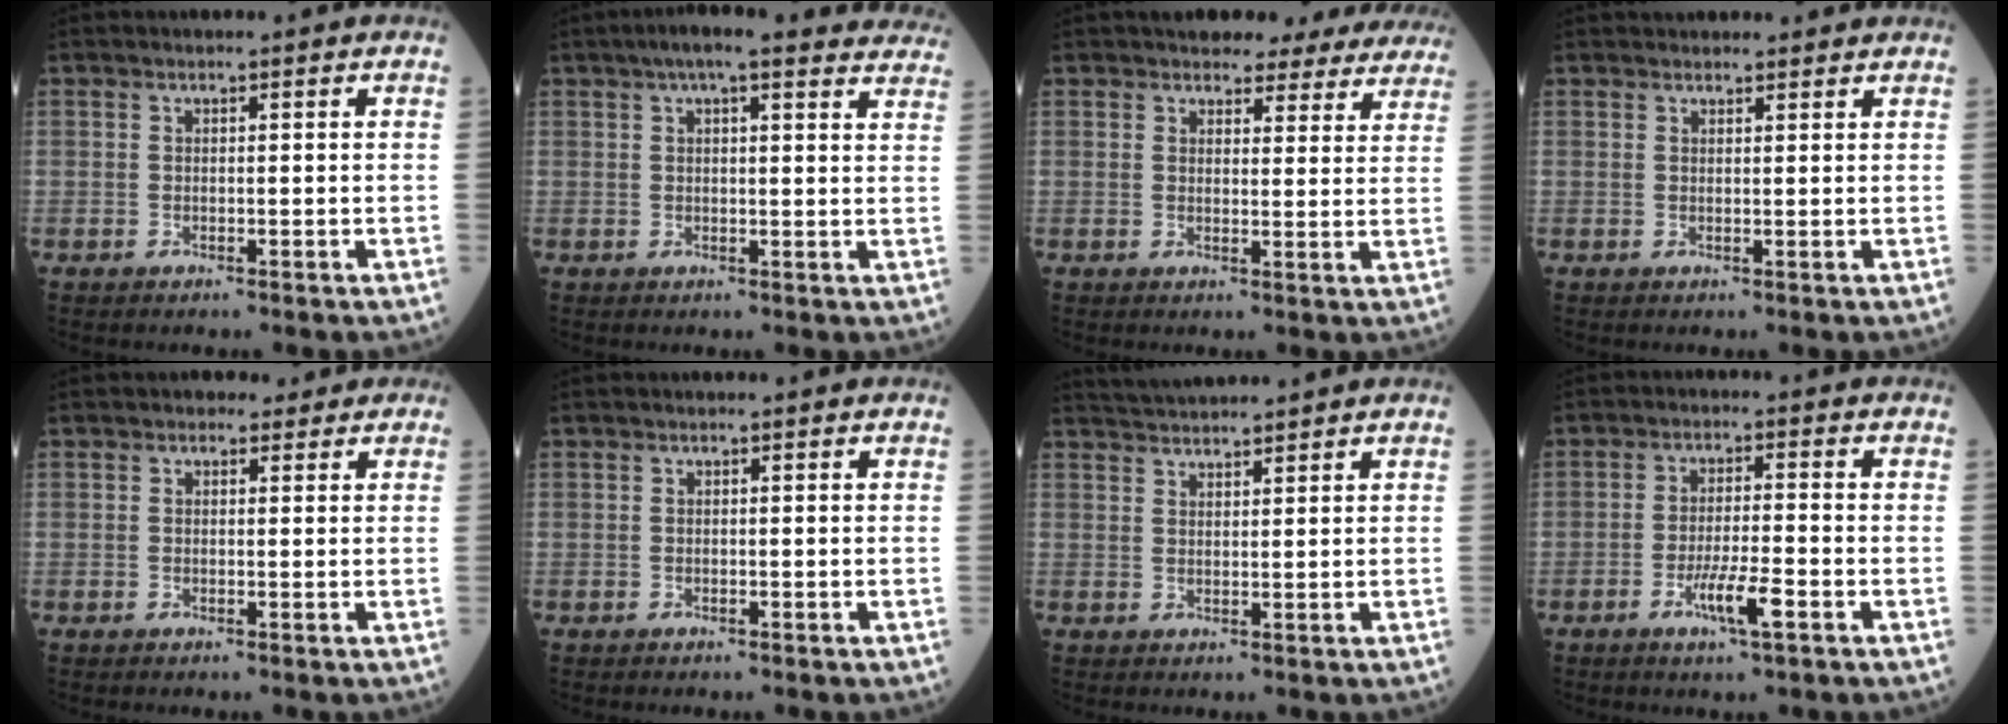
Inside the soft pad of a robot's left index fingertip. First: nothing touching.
{"total": 17.3, "force": [14.9, 3.2, 8.2], "torque": [-0.097, 0.041, 0.171]}
{"total": 12.3, "force": [11.3, 4.1, 2.6], "torque": [0.002, -0.006, 0.107]}
{"total": 5.2, "force": [4.9, 1.2, 1.1], "torque": [-0.006, 0.030, 0.060]}
{"total": 1.7, "force": [1.1, 1.3, 0.3], "torque": [0.000, 0.007, 0.010]}
{"total": 0.0}
{"total": 4.3, "force": [4.2, -0.4, 0.8], "torque": [-0.017, 0.029, 0.081]}
{"total": 5.3, "force": [-2.6, 0.3, 4.7], "torque": [-0.091, -0.007, -0.047]}